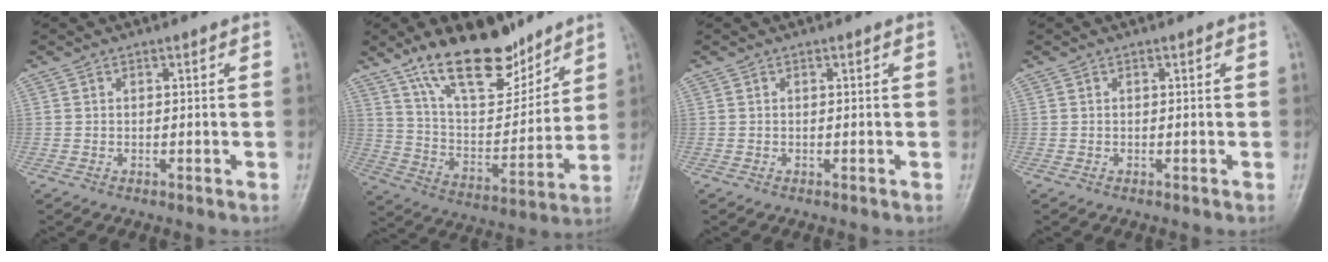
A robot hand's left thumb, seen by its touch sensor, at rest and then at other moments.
{"total": 19.2, "force": [13.5, 8.1, 11.0], "torque": [-0.135, -0.078, 0.239]}
{"total": 0.0}
{"total": 0.0}